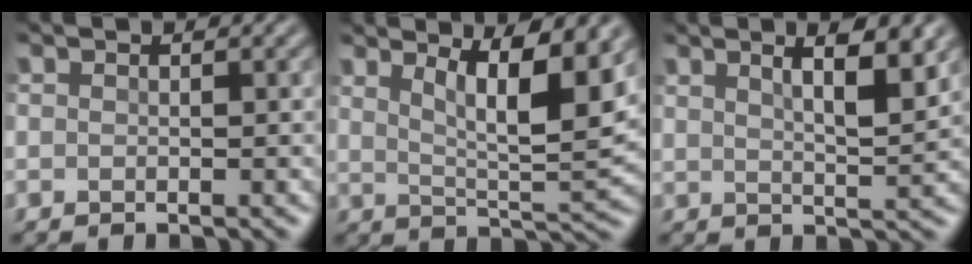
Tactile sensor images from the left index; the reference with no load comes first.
{"total": 8.0, "force": [3.8, 2.0, 6.7], "torque": [-0.102, -0.007, 0.067]}
{"total": 5.4, "force": [3.0, 1.5, 4.2], "torque": [-0.047, 0.015, 0.030]}